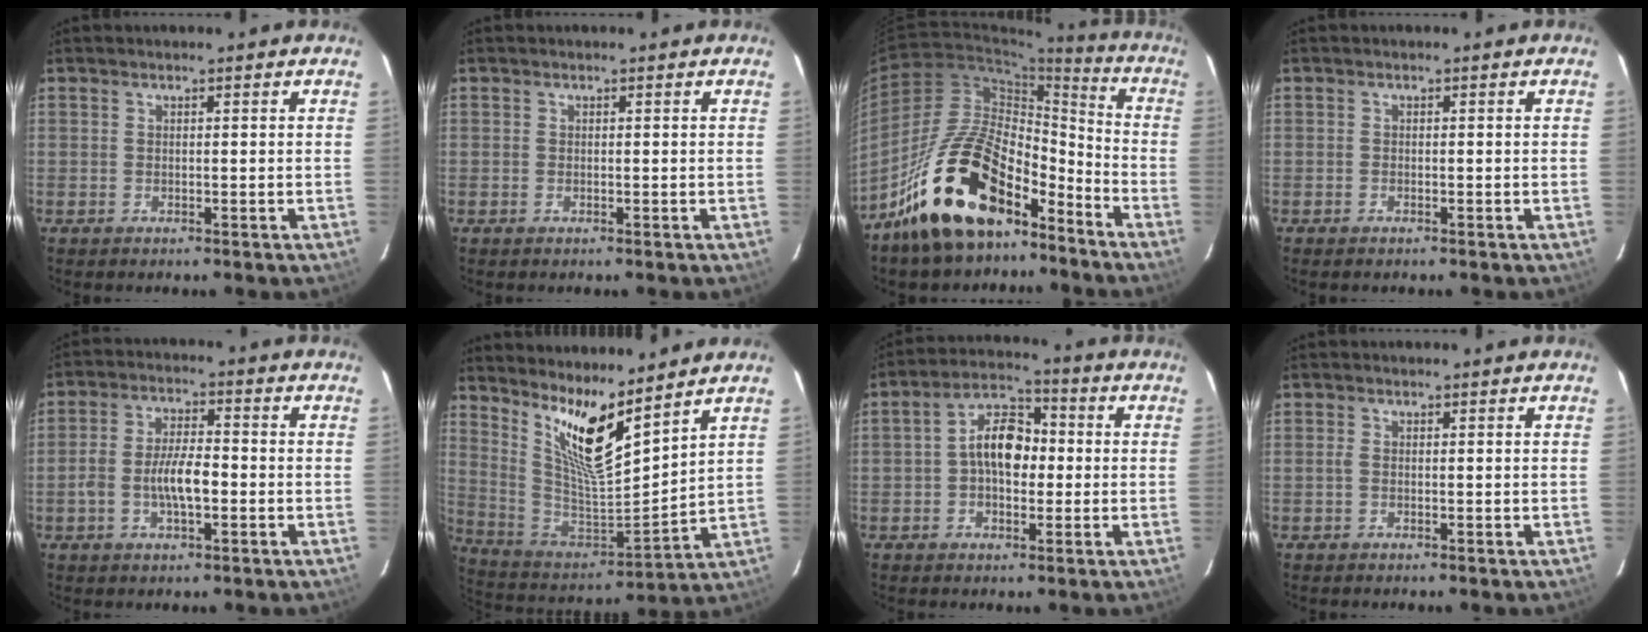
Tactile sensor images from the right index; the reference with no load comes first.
{"total": 0.0}
{"total": 20.4, "force": [-14.7, 8.9, 11.0], "torque": [-0.200, 0.025, -0.245]}
{"total": 1.2, "force": [-0.7, -0.3, -0.9], "torque": [0.013, -0.002, -0.015]}
{"total": 7.2, "force": [-1.9, 2.8, 6.3], "torque": [-0.128, 0.009, -0.034]}
{"total": 14.1, "force": [10.5, 1.5, 9.3], "torque": [-0.167, -0.022, 0.200]}
{"total": 7.4, "force": [-0.6, 4.8, 5.6], "torque": [-0.101, 0.029, -0.012]}
{"total": 0.7, "force": [-0.1, 0.1, 0.6], "torque": [-0.014, 0.001, -0.004]}